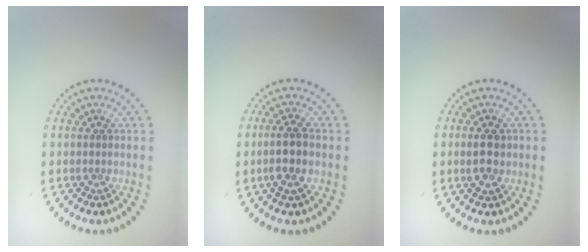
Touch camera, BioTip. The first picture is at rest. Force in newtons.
{"total": 2.9, "press": 2.7, "slide": 0.8}
{"total": 2.5, "press": 2.5, "slide": 0.5}